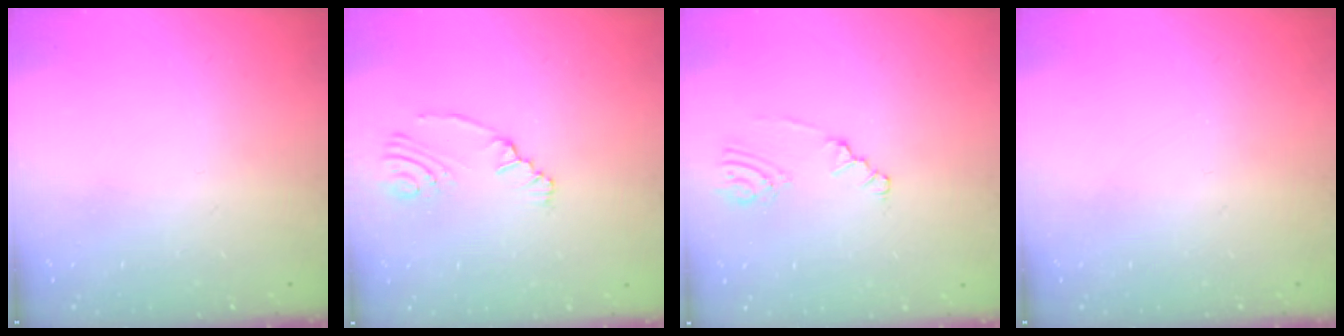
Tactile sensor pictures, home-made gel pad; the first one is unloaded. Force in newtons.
{"total": 2.8, "press": 2.1, "slide": 1.9}
{"total": 2.8, "press": 2.8, "slide": 0.5}
{"total": 0.0}